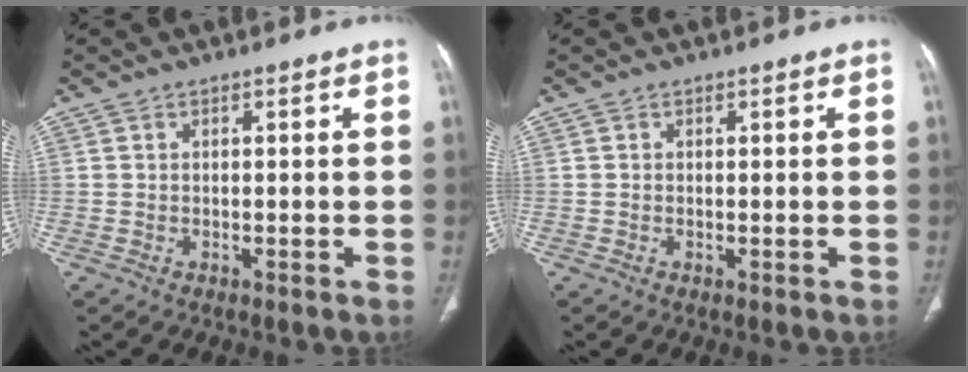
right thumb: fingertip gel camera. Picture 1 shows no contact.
{"total": 0.0}